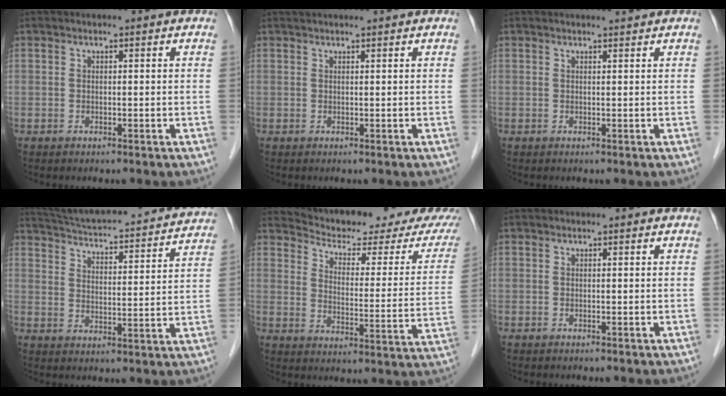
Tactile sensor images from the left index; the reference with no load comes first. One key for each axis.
{"total": 2.7, "fx": 2.5, "fy": -0.1, "fz": 1.0, "tx": -0.010, "ty": 0.028, "tz": 0.039}
{"total": 1.1, "fx": 1.0, "fy": -0.3, "fz": 0.1, "tx": -0.007, "ty": -0.001, "tz": 0.019}
{"total": 24.6, "fx": 22.8, "fy": 3.2, "fz": 8.7, "tx": -0.148, "ty": -0.014, "tz": 0.298}
{"total": 18.0, "fx": 16.3, "fy": 3.2, "fz": 6.8, "tx": -0.092, "ty": -0.037, "tz": 0.199}
{"total": 0.0}